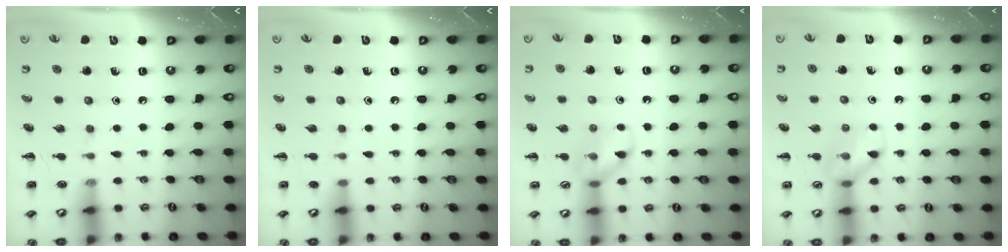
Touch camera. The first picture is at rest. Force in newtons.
{"total": 0.5, "press": 0.5, "slide": 0.1}
{"total": 9.1, "press": 9.1, "slide": 0.6}
{"total": 8.9, "press": 8.9, "slide": 0.5}